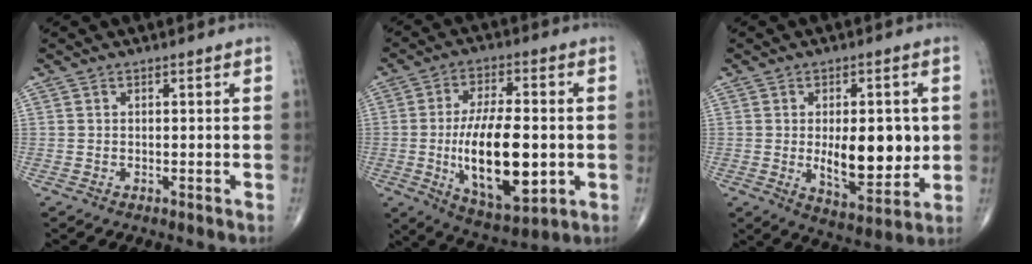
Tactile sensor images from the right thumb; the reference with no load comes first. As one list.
[{"total": 18.2, "force": [-2.3, 7.9, 16.2], "torque": [-0.260, -0.003, -0.026]}, {"total": 13.3, "force": [0.0, 6.2, 11.8], "torque": [-0.139, -0.021, 0.013]}]